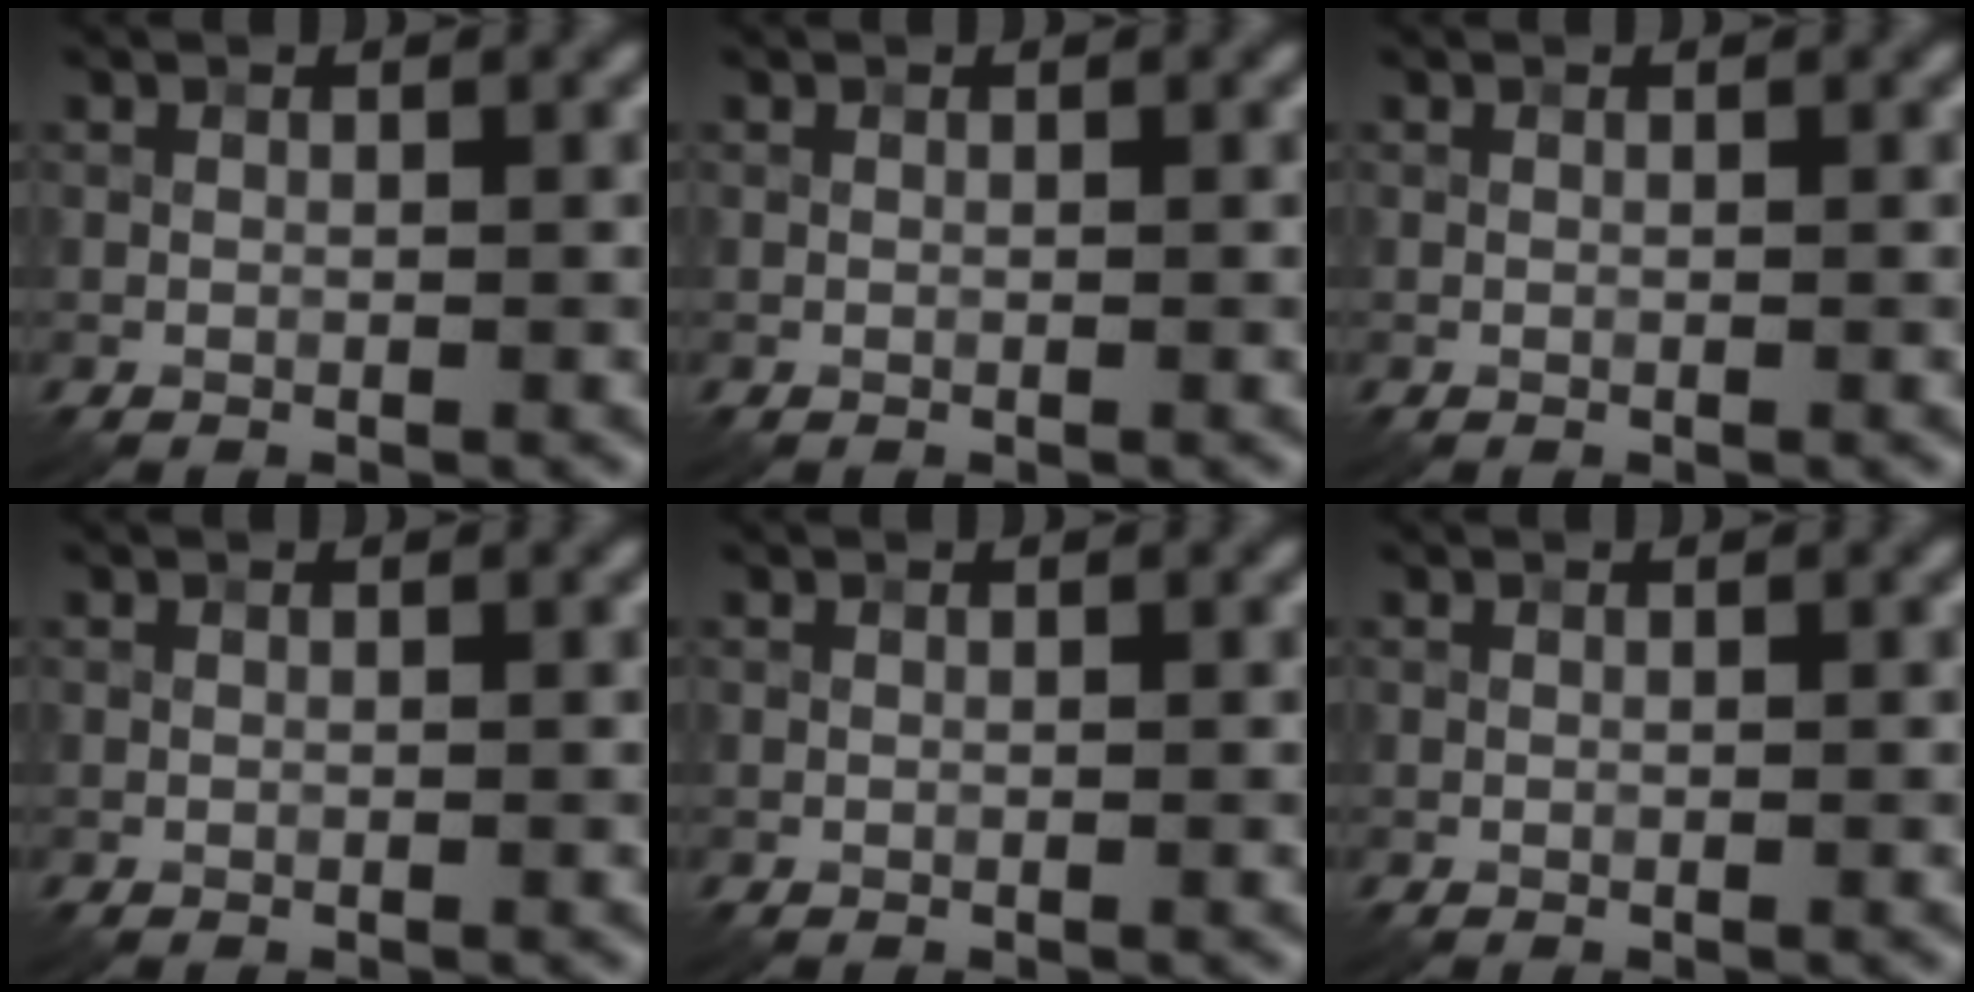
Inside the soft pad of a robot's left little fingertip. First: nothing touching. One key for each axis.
{"total": 0.0}
{"total": 0.0}
{"total": 0.0}
{"total": 0.0}
{"total": 0.0}